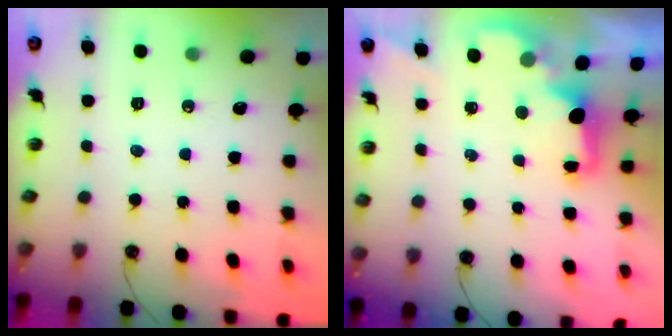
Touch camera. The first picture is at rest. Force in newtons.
{"total": 2.4, "press": 2.3, "slide": 0.8}